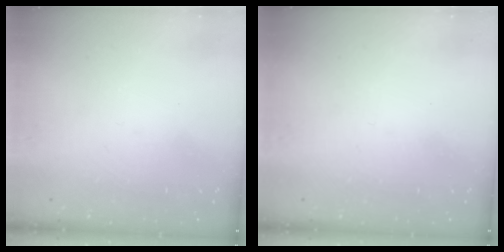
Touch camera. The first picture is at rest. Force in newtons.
{"total": 0.0}